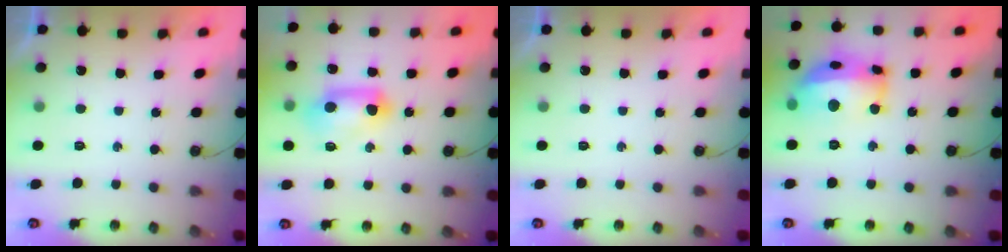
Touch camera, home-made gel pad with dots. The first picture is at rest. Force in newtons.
{"total": 10.3, "press": 10.2, "slide": 1.1}
{"total": 0.0}
{"total": 17.7, "press": 17.6, "slide": 2.1}